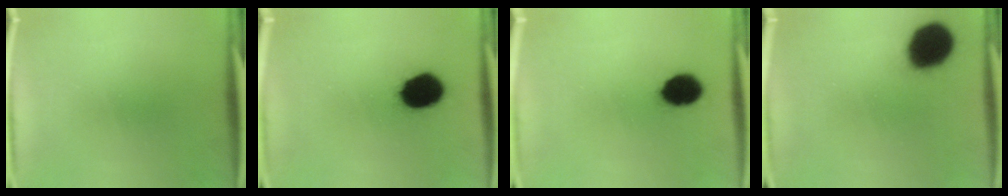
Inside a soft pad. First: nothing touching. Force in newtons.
{"total": 13.3}
{"total": 8.6}
{"total": 15.0}